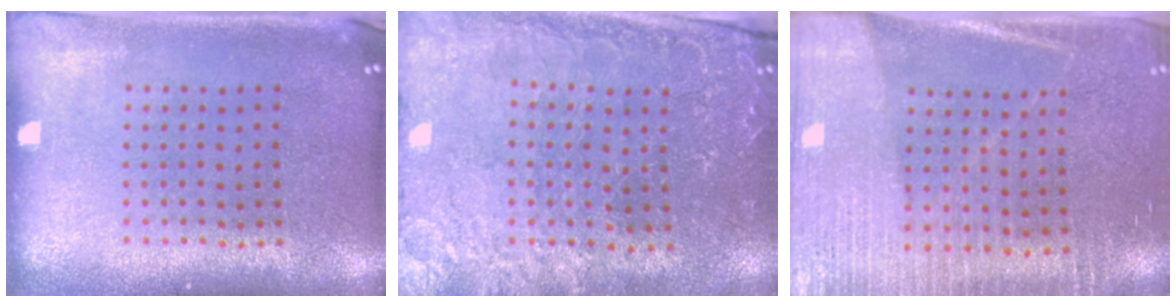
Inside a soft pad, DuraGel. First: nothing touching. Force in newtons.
{"total": 0.7, "press": 0.6, "slide": 0.4}
{"total": 3.3, "press": 2.9, "slide": 1.5}